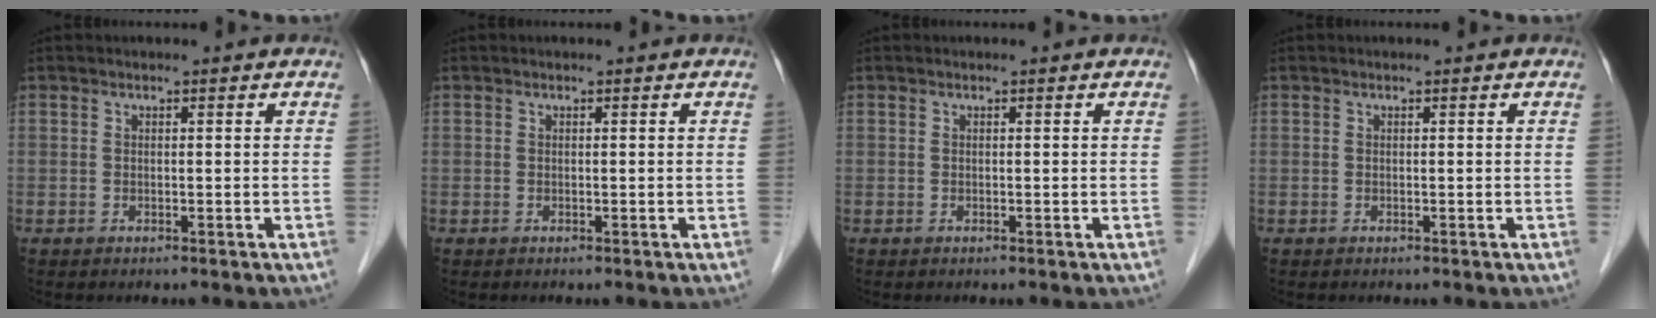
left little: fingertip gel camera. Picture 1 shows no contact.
{"total": 0.0}
{"total": 0.0}
{"total": 0.0}